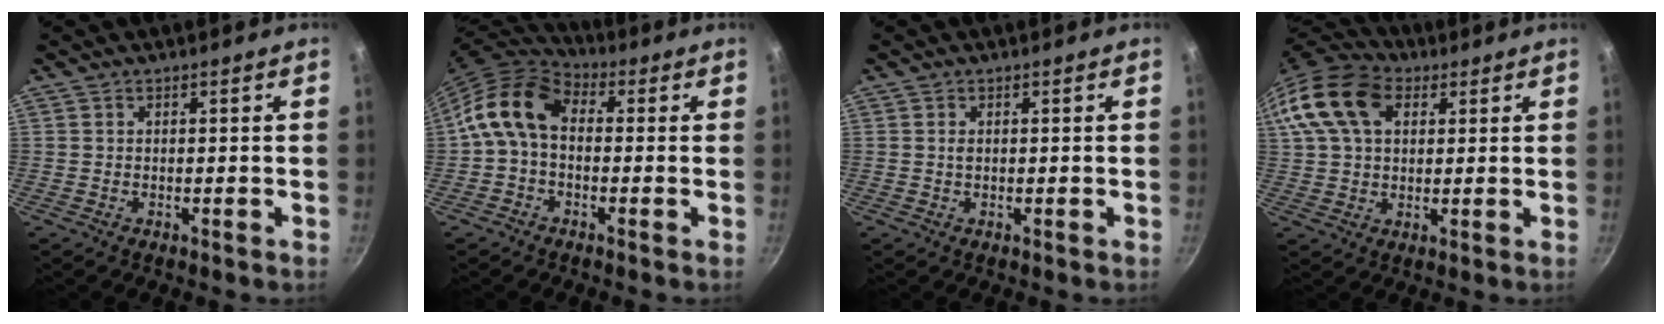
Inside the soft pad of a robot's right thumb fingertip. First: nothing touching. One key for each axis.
{"total": 11.4, "fx": 0.4, "fy": 7.8, "fz": 8.2, "tx": -0.144, "ty": 0.033, "tz": -0.014}
{"total": 0.8, "fx": 0.2, "fy": 0.5, "fz": 0.6, "tx": -0.010, "ty": 0.001, "tz": 0.003}
{"total": 17.1, "fx": 5.8, "fy": 11.4, "fz": 11.2, "tx": -0.224, "ty": 0.019, "tz": 0.092}